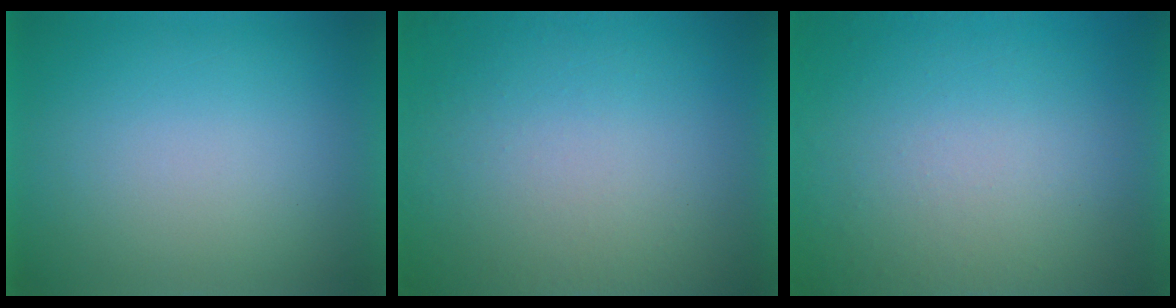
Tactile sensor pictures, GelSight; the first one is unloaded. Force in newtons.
{"total": 1.2}
{"total": 8.3}